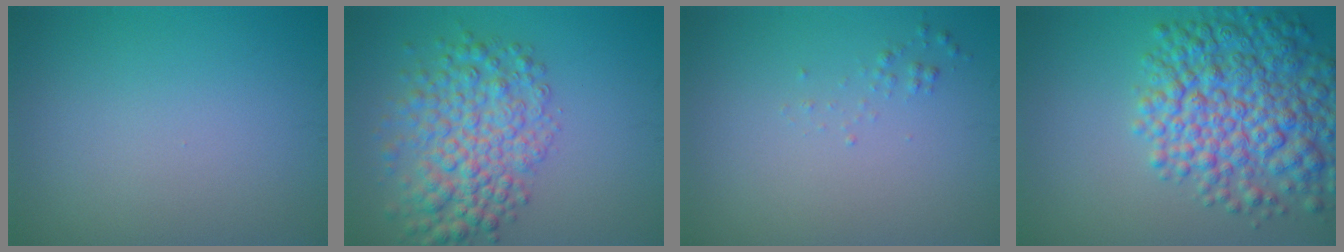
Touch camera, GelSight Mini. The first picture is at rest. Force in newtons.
{"total": 6.3, "press": 6.2, "slide": 0.2}
{"total": 0.6, "press": 0.6, "slide": 0.0}
{"total": 8.9, "press": 8.9, "slide": 0.3}